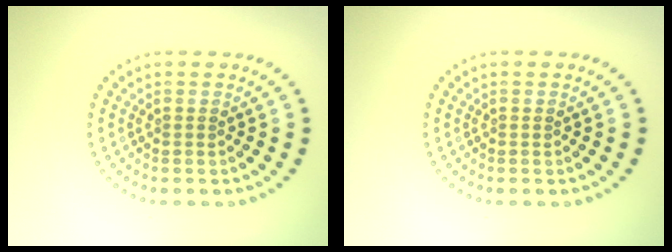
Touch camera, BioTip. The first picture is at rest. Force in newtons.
{"total": 0.0}